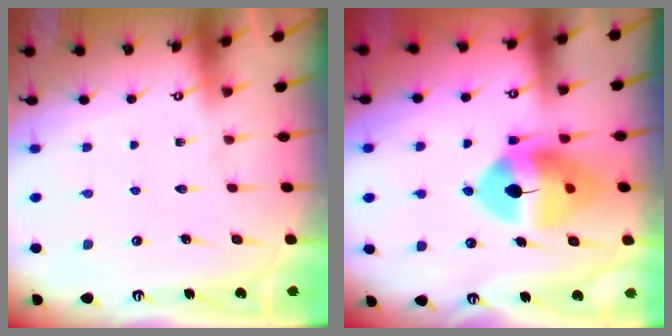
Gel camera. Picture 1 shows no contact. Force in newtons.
{"total": 13.7, "press": 13.5, "slide": 2.2}